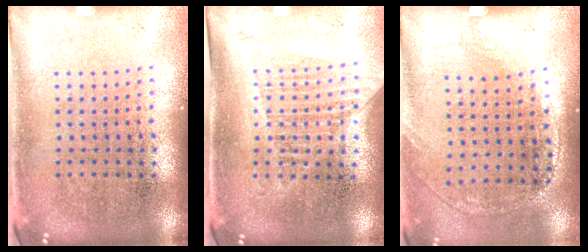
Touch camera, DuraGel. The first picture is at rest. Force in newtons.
{"total": 1.2, "press": 1.1, "slide": 0.5}
{"total": 1.4, "press": 1.0, "slide": 1.0}